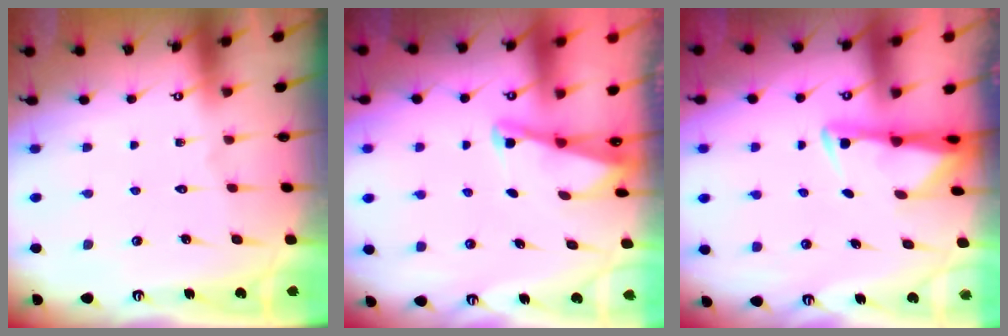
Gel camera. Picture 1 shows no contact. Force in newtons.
{"total": 2.1, "press": 2.0, "slide": 0.3}
{"total": 3.2, "press": 3.1, "slide": 0.5}